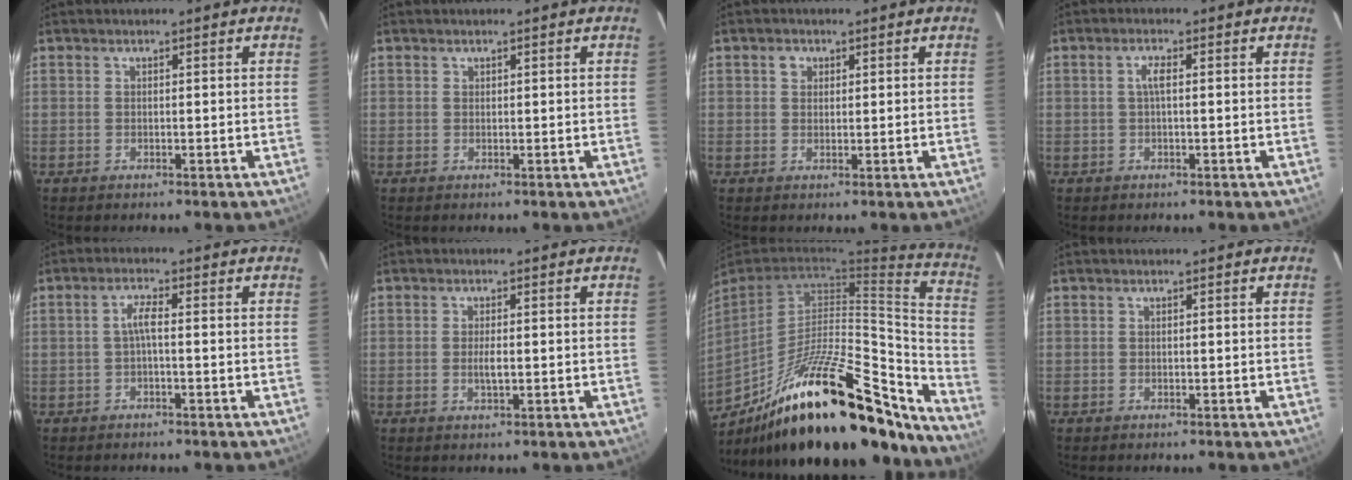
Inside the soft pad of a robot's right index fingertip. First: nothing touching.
{"total": 0.0}
{"total": 1.8, "force": [0.7, 1.6, 0.5], "torque": [-0.007, 0.007, 0.010]}
{"total": 1.9, "force": [0.3, 0.4, 1.8], "torque": [-0.034, 0.008, 0.005]}
{"total": 2.2, "force": [-0.4, 0.1, 2.1], "torque": [-0.041, 0.007, -0.008]}
{"total": 2.0, "force": [-0.2, 0.5, 2.0], "torque": [-0.037, -0.001, -0.003]}
{"total": 32.8, "force": [-24.4, 9.6, 19.6], "torque": [-0.279, -0.005, -0.370]}
{"total": 0.0}